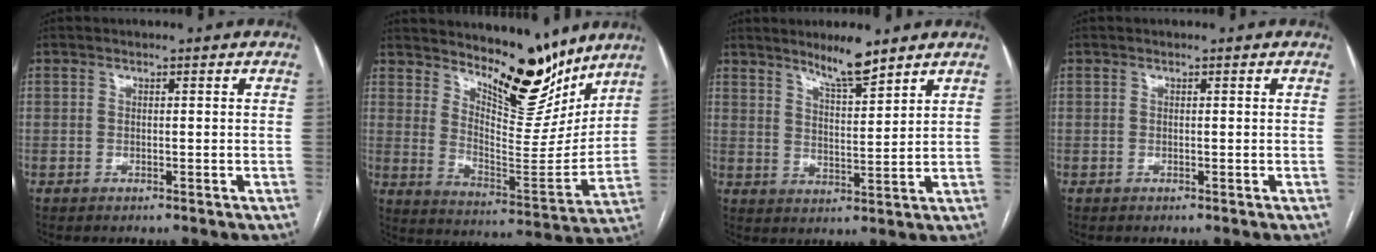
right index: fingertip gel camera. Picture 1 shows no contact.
{"total": 14.7, "force": [12.4, 3.9, 6.8], "torque": [-0.104, -0.035, 0.198]}
{"total": 6.4, "force": [5.3, 0.4, 3.6], "torque": [-0.066, -0.010, 0.095]}
{"total": 0.0}